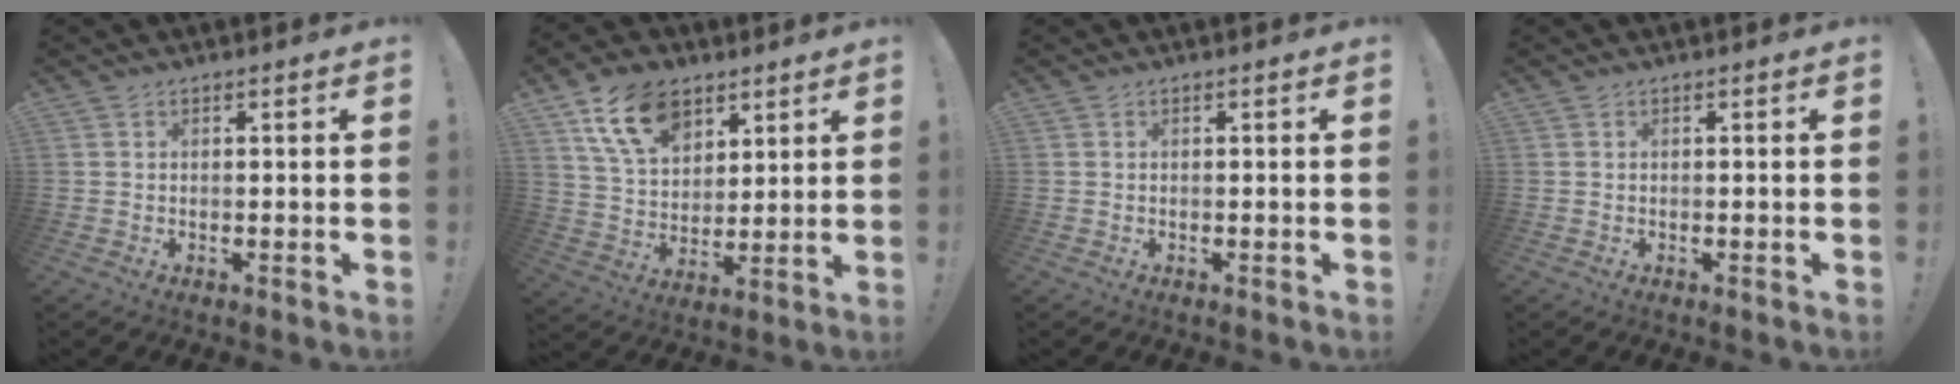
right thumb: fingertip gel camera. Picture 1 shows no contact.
{"total": 15.3, "force": [8.7, 9.7, 8.1], "torque": [-0.142, -0.031, 0.165]}
{"total": 0.0}
{"total": 0.0}